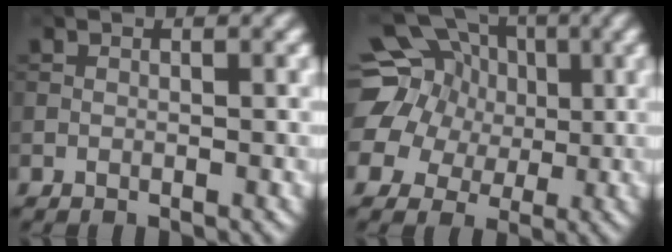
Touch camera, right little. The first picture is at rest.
{"total": 13.9, "force": [2.6, 12.6, 5.1], "torque": [-0.160, 0.024, 0.017]}